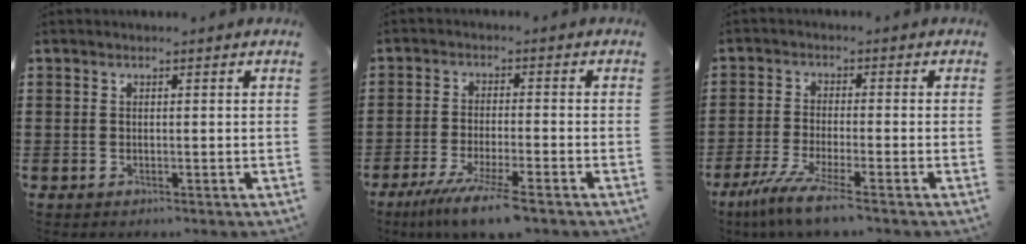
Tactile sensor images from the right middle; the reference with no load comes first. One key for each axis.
{"total": 6.5, "fx": -5.0, "fy": 0.1, "fz": 4.2, "tx": -0.084, "ty": -0.019, "tz": -0.091}
{"total": 6.1, "fx": -4.5, "fy": 0.2, "fz": 4.0, "tx": -0.099, "ty": -0.024, "tz": -0.091}